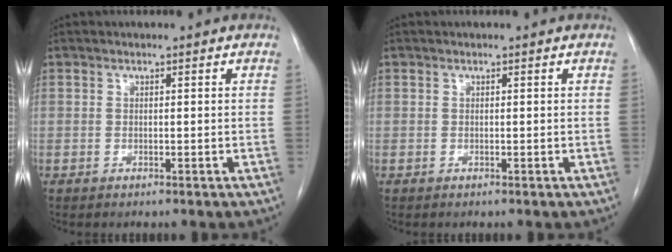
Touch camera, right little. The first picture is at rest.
{"total": 0.0}